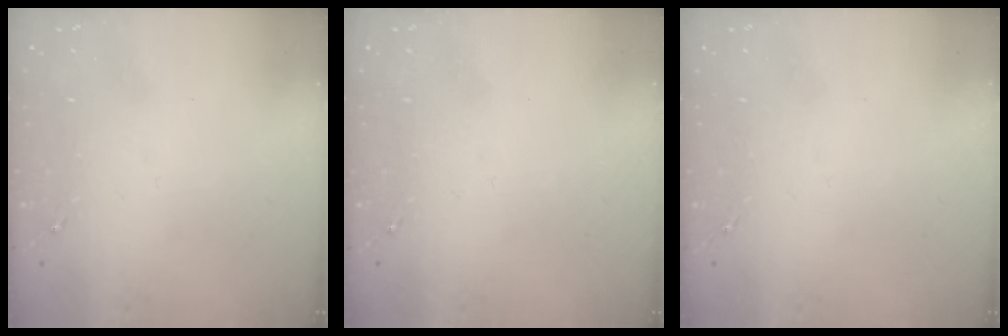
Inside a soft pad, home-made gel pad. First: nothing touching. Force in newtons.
{"total": 0.0}
{"total": 0.0}